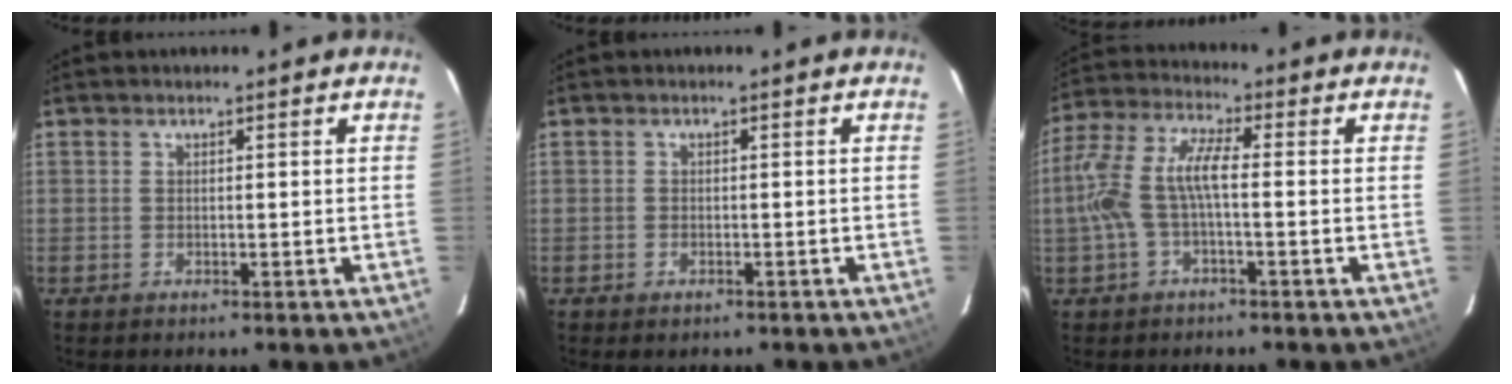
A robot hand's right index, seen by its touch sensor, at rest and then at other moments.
{"total": 1.3, "force": [-0.8, 1.0, 0.5], "torque": [-0.008, 0.000, -0.011]}
{"total": 9.2, "force": [-1.6, 2.6, 8.6], "torque": [-0.192, 0.010, -0.030]}